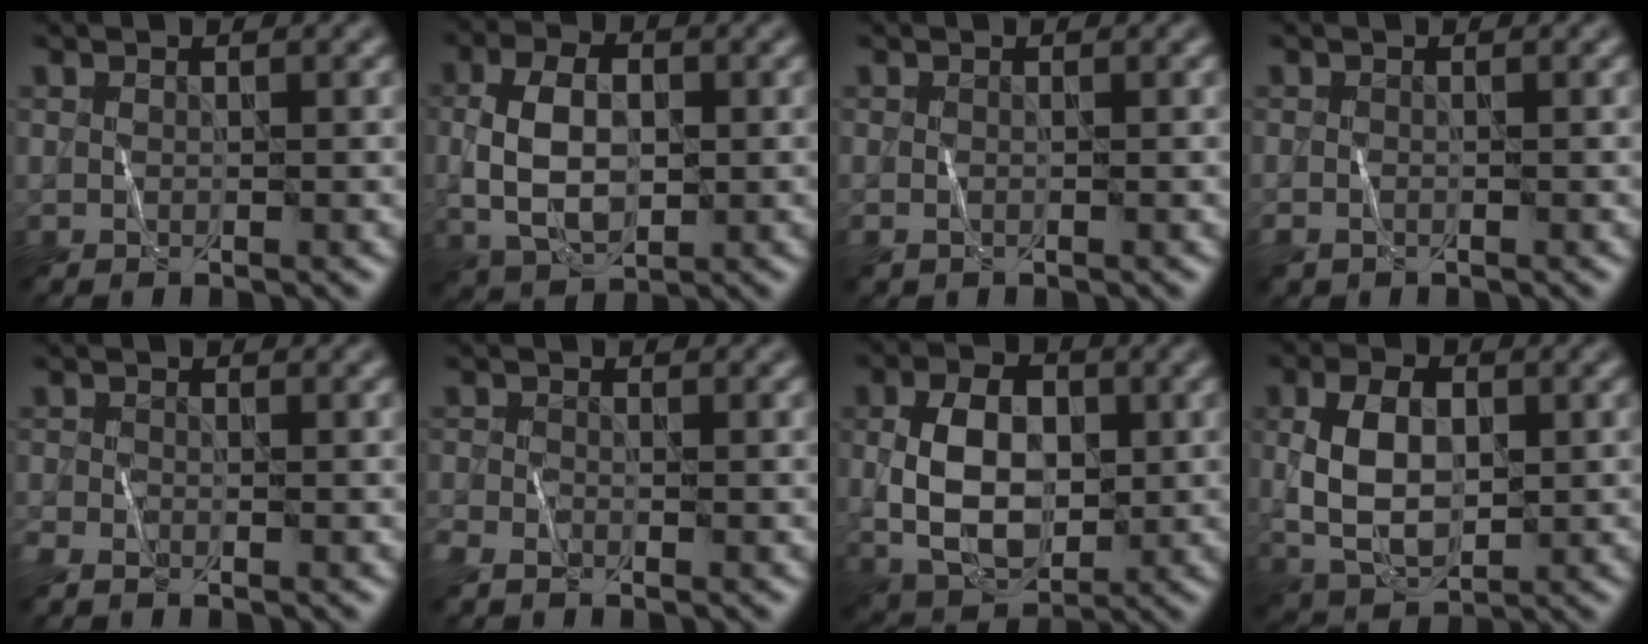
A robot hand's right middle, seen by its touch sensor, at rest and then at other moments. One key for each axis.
{"total": 5.9, "fx": -0.3, "fy": 3.5, "fz": 4.7, "tx": -0.093, "ty": 0.004, "tz": -0.007}
{"total": 1.0, "fx": -0.3, "fy": 0.6, "fz": 0.7, "tx": -0.017, "ty": -0.001, "tz": -0.007}
{"total": 1.1, "fx": -0.6, "fy": 0.7, "fz": 0.6, "tx": -0.014, "ty": -0.001, "tz": -0.012}
{"total": 1.5, "fx": -1.2, "fy": 0.5, "fz": 0.7, "tx": -0.017, "ty": -0.005, "tz": -0.031}
{"total": 1.8, "fx": -1.5, "fy": 0.7, "fz": 0.8, "tx": -0.020, "ty": -0.007, "tz": -0.039}
{"total": 7.7, "fx": -0.2, "fy": 4.9, "fz": 6.0, "tx": -0.113, "ty": 0.004, "tz": -0.008}
{"total": 6.5, "fx": 0.2, "fy": 3.9, "fz": 5.2, "tx": -0.103, "ty": 0.004, "tz": 0.002}